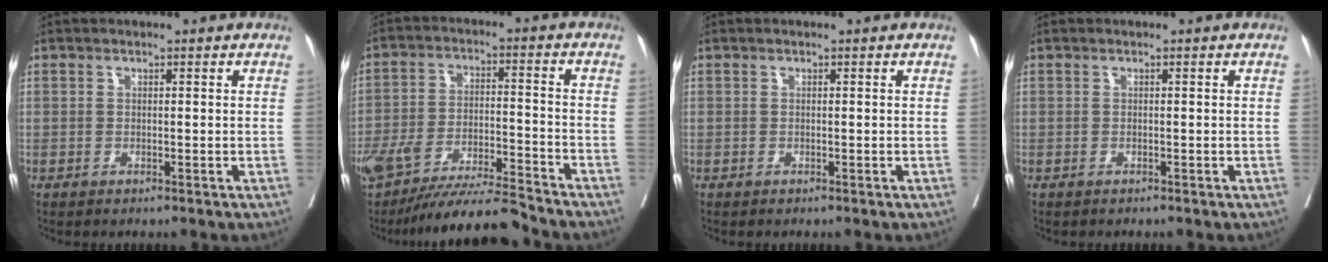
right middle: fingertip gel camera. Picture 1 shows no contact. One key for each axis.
{"total": 14.0, "fx": -12.8, "fy": 0.3, "fz": 5.7, "tx": -0.101, "ty": -0.002, "tz": -0.222}
{"total": 0.0}
{"total": 0.0}